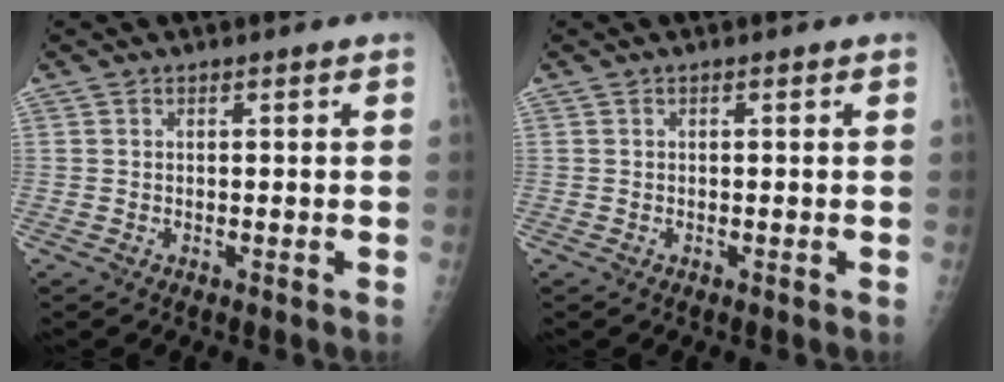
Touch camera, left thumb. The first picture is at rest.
{"total": 0.0}